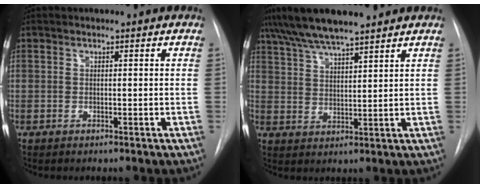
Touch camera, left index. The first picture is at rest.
{"total": 9.9, "force": [8.2, 0.8, 5.4], "torque": [-0.095, 0.029, 0.143]}